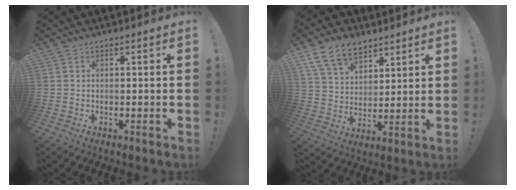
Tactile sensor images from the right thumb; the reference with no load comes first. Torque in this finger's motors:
{"motor_torque": [-0.49, 0.97, 0.56, 0.39, 0.11]}